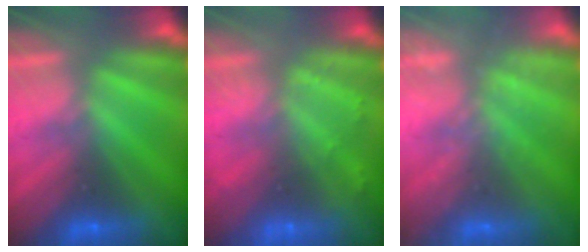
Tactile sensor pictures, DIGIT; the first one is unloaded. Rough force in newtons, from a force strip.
{"total": 2.1}
{"total": 1.7}